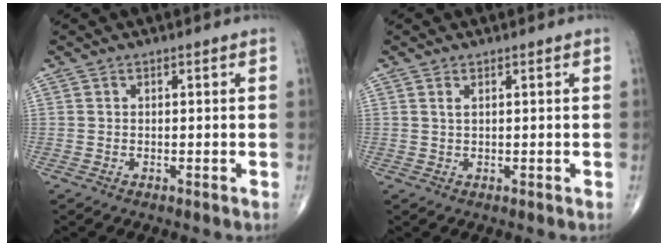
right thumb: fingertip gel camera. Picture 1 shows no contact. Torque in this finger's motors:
{"motor_torque": [-0.27, 0.06, -0.14, -0.26, 0.00]}